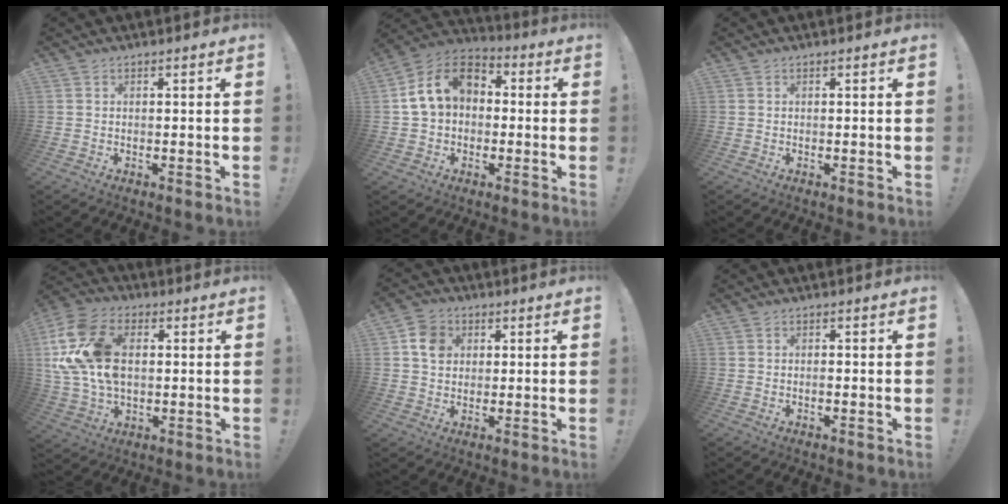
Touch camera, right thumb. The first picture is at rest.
{"total": 13.5, "force": [3.0, 9.9, 8.7], "torque": [-0.158, 0.012, 0.058]}
{"total": 0.0}
{"total": 19.3, "force": [2.9, 13.2, 13.8], "torque": [-0.265, 0.003, 0.057]}
{"total": 7.8, "force": [2.2, 6.7, 3.2], "torque": [-0.038, 0.000, 0.045]}
{"total": 0.6, "force": [-0.5, 0.3, 0.2], "torque": [-0.004, -0.001, -0.009]}